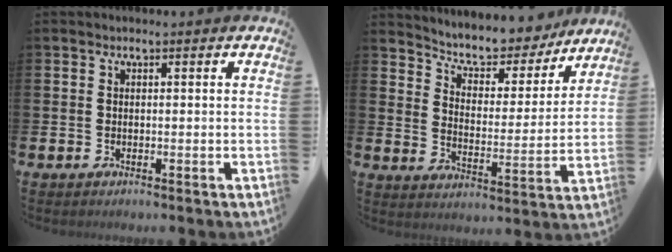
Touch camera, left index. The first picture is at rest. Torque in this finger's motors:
{"motor_torque": [1.07, -1.07, 0.27, 0.07]}